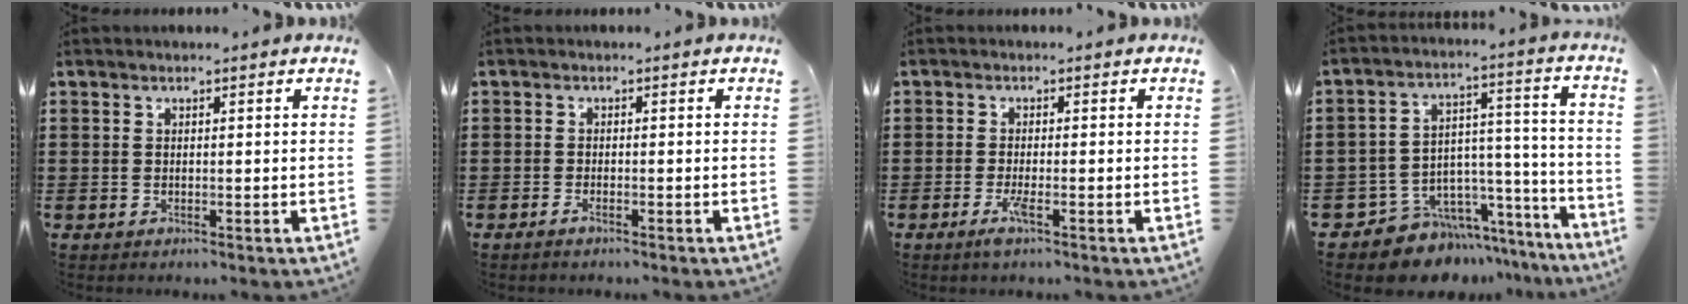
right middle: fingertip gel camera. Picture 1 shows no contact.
{"total": 1.0, "force": [-0.7, 0.2, 0.7], "torque": [-0.014, -0.004, -0.013]}
{"total": 2.6, "force": [-1.2, 0.3, 2.3], "torque": [-0.054, -0.009, -0.026]}
{"total": 7.7, "force": [-6.6, 3.9, -0.1], "torque": [-0.006, 0.008, -0.122]}